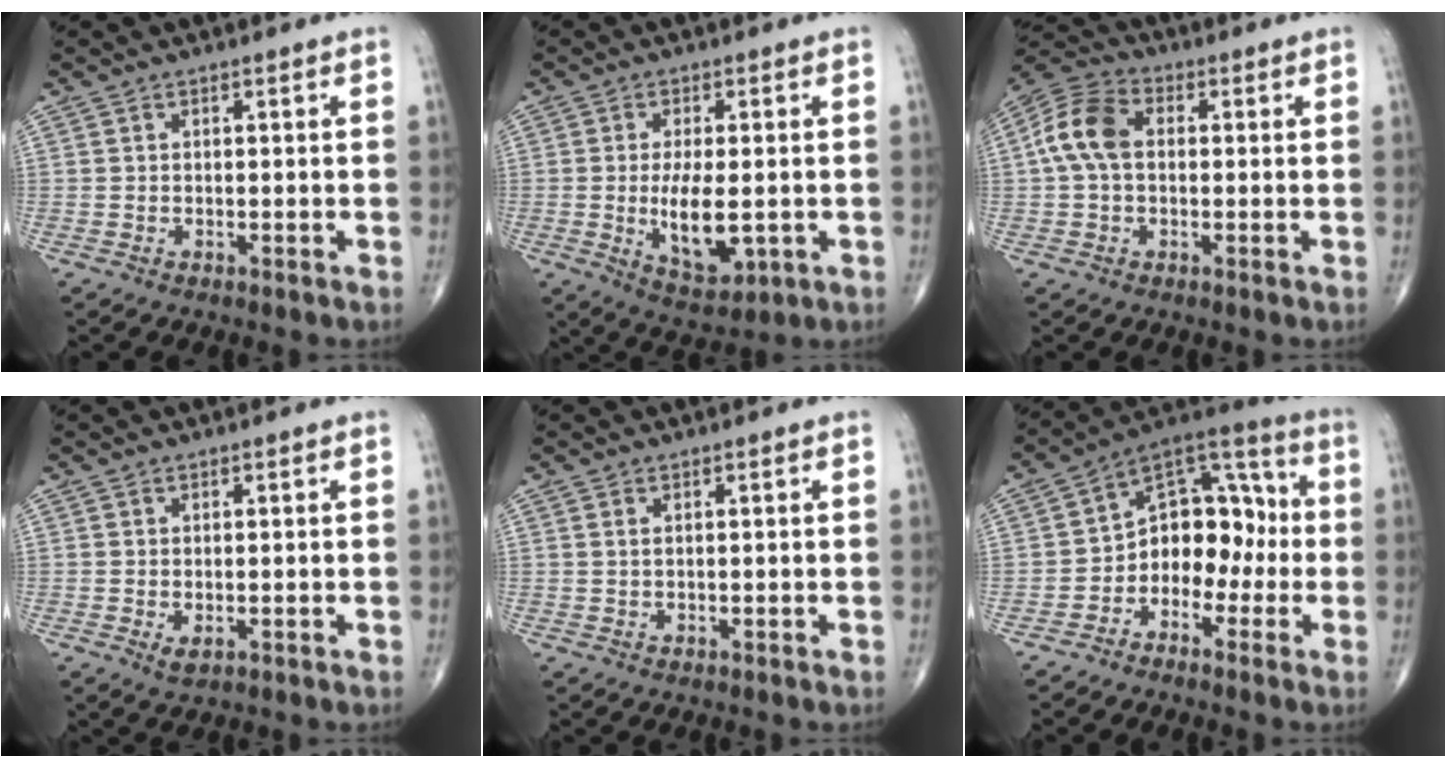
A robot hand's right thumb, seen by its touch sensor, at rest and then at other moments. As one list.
[{"total": 9.8, "force": [-1.2, 4.3, 8.7], "torque": [-0.139, -0.017, -0.012]}, {"total": 9.6, "force": [0.7, 6.4, 7.1], "torque": [-0.147, 0.029, 0.004]}, {"total": 1.8, "force": [-0.4, 0.9, 1.5], "torque": [-0.024, -0.005, -0.002]}, {"total": 0.8, "force": [0.3, 0.3, 0.6], "torque": [-0.014, 0.005, 0.008]}, {"total": 12.9, "force": [-2.4, 9.0, 8.9], "torque": [-0.092, 0.056, -0.055]}]